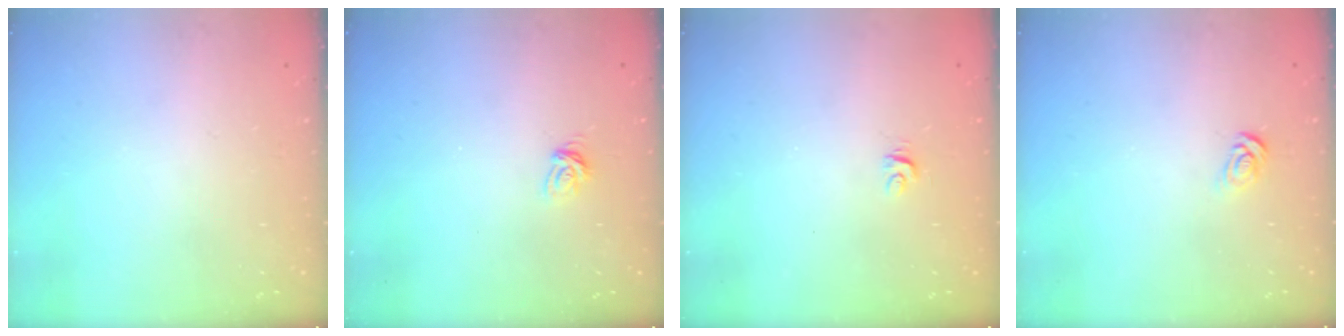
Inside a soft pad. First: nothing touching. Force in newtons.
{"total": 4.5, "press": 4.5, "slide": 0.2}
{"total": 4.2, "press": 4.2, "slide": 0.2}
{"total": 3.8, "press": 3.7, "slide": 0.4}